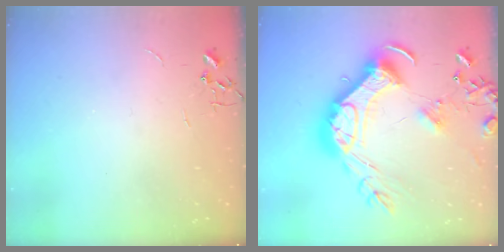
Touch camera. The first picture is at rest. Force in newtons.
{"total": 27.8, "press": 27.6, "slide": 3.0}